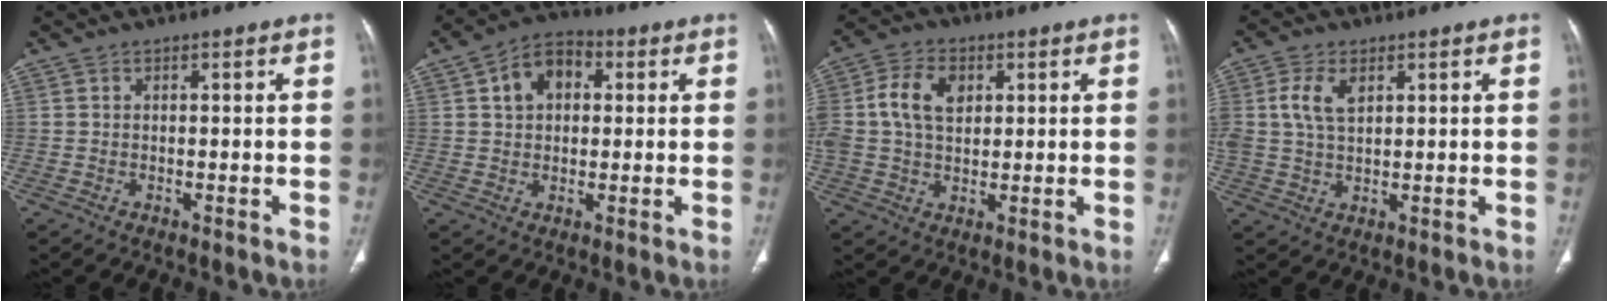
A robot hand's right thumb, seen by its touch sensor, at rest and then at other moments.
{"total": 8.5, "force": [2.2, 6.0, 5.6], "torque": [-0.076, 0.012, 0.028]}
{"total": 10.1, "force": [2.3, 6.9, 7.1], "torque": [-0.135, 0.008, 0.043]}
{"total": 6.1, "force": [2.1, 3.4, 4.6], "torque": [-0.101, 0.001, 0.042]}